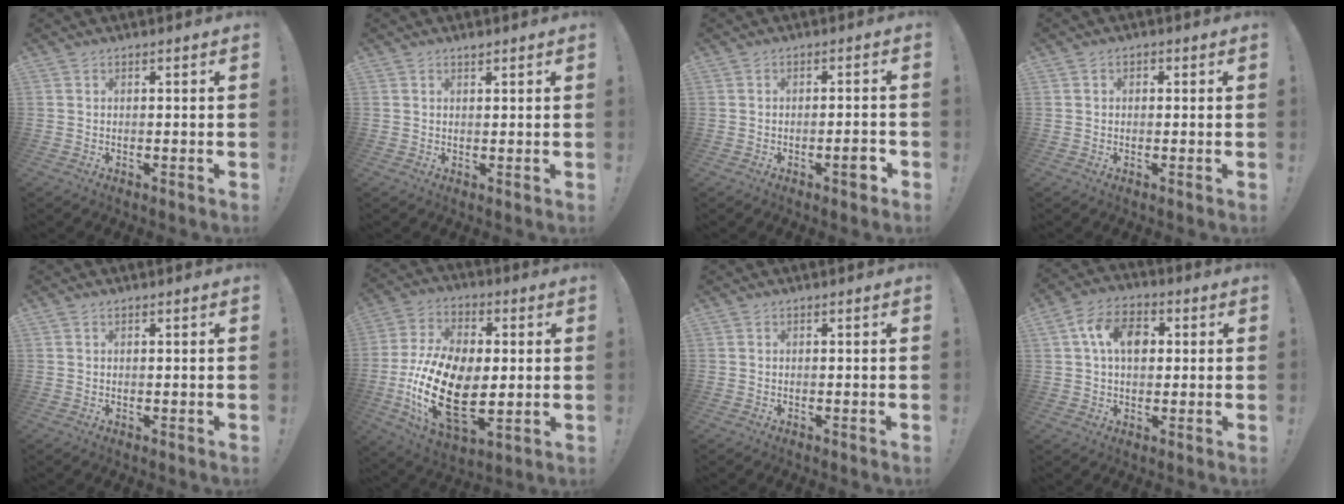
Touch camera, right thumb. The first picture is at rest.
{"total": 1.0, "force": [0.9, 0.1, 0.4], "torque": [-0.001, -0.004, 0.016]}
{"total": 3.9, "force": [-2.1, 1.0, 3.2], "torque": [-0.040, 0.008, -0.035]}
{"total": 1.2, "force": [-0.3, 1.1, 0.5], "torque": [-0.002, 0.002, -0.008]}
{"total": 0.6, "force": [0.5, 0.1, 0.4], "torque": [-0.001, -0.003, 0.008]}
{"total": 24.2, "force": [-3.5, 14.2, 19.2], "torque": [-0.391, 0.009, -0.050]}
{"total": 0.0}
{"total": 11.1, "force": [2.5, 7.6, 7.7], "torque": [-0.119, 0.014, 0.047]}